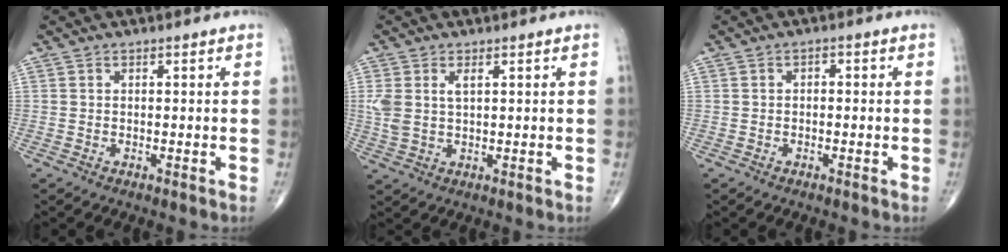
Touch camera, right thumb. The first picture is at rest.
{"total": 4.7, "force": [1.3, 2.4, 3.9], "torque": [-0.098, 0.007, 0.033]}
{"total": 0.9, "force": [-0.1, 0.6, 0.7], "torque": [-0.005, 0.005, -0.006]}